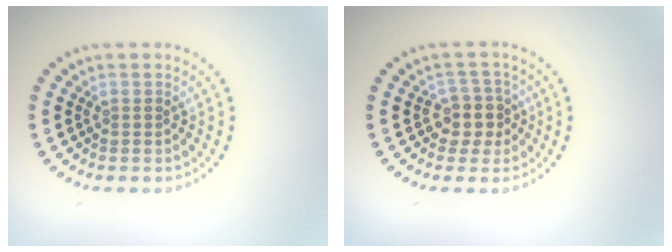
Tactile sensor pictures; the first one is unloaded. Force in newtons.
{"total": 2.7, "press": 2.3, "slide": 1.5}